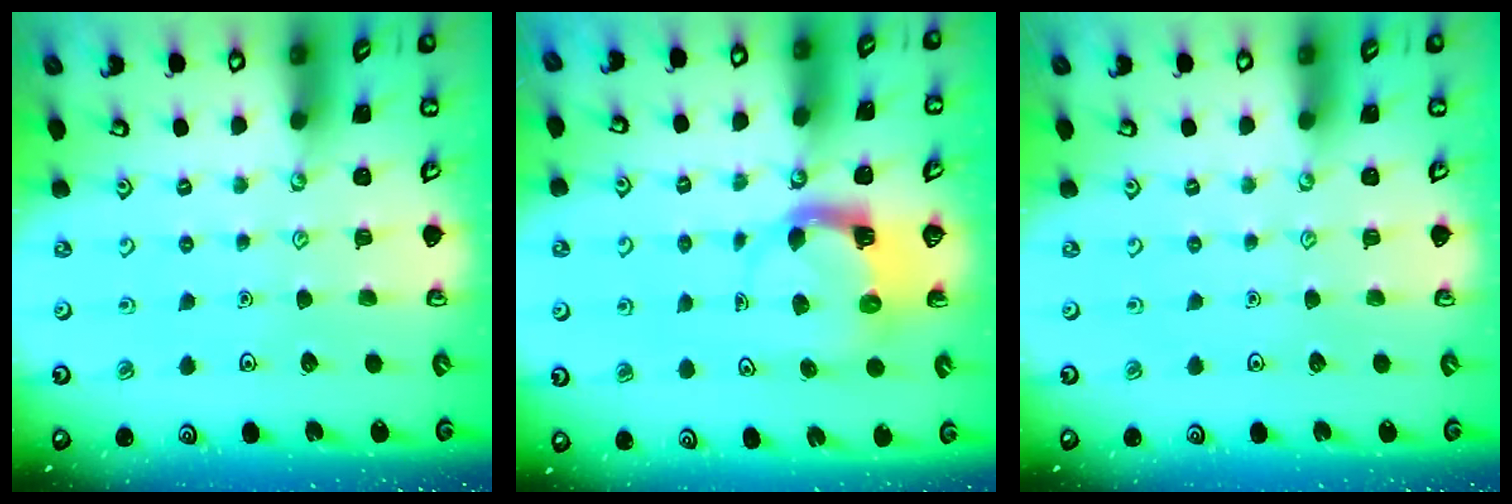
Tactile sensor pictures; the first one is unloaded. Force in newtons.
{"total": 4.0, "press": 4.0, "slide": 0.2}
{"total": 0.0}